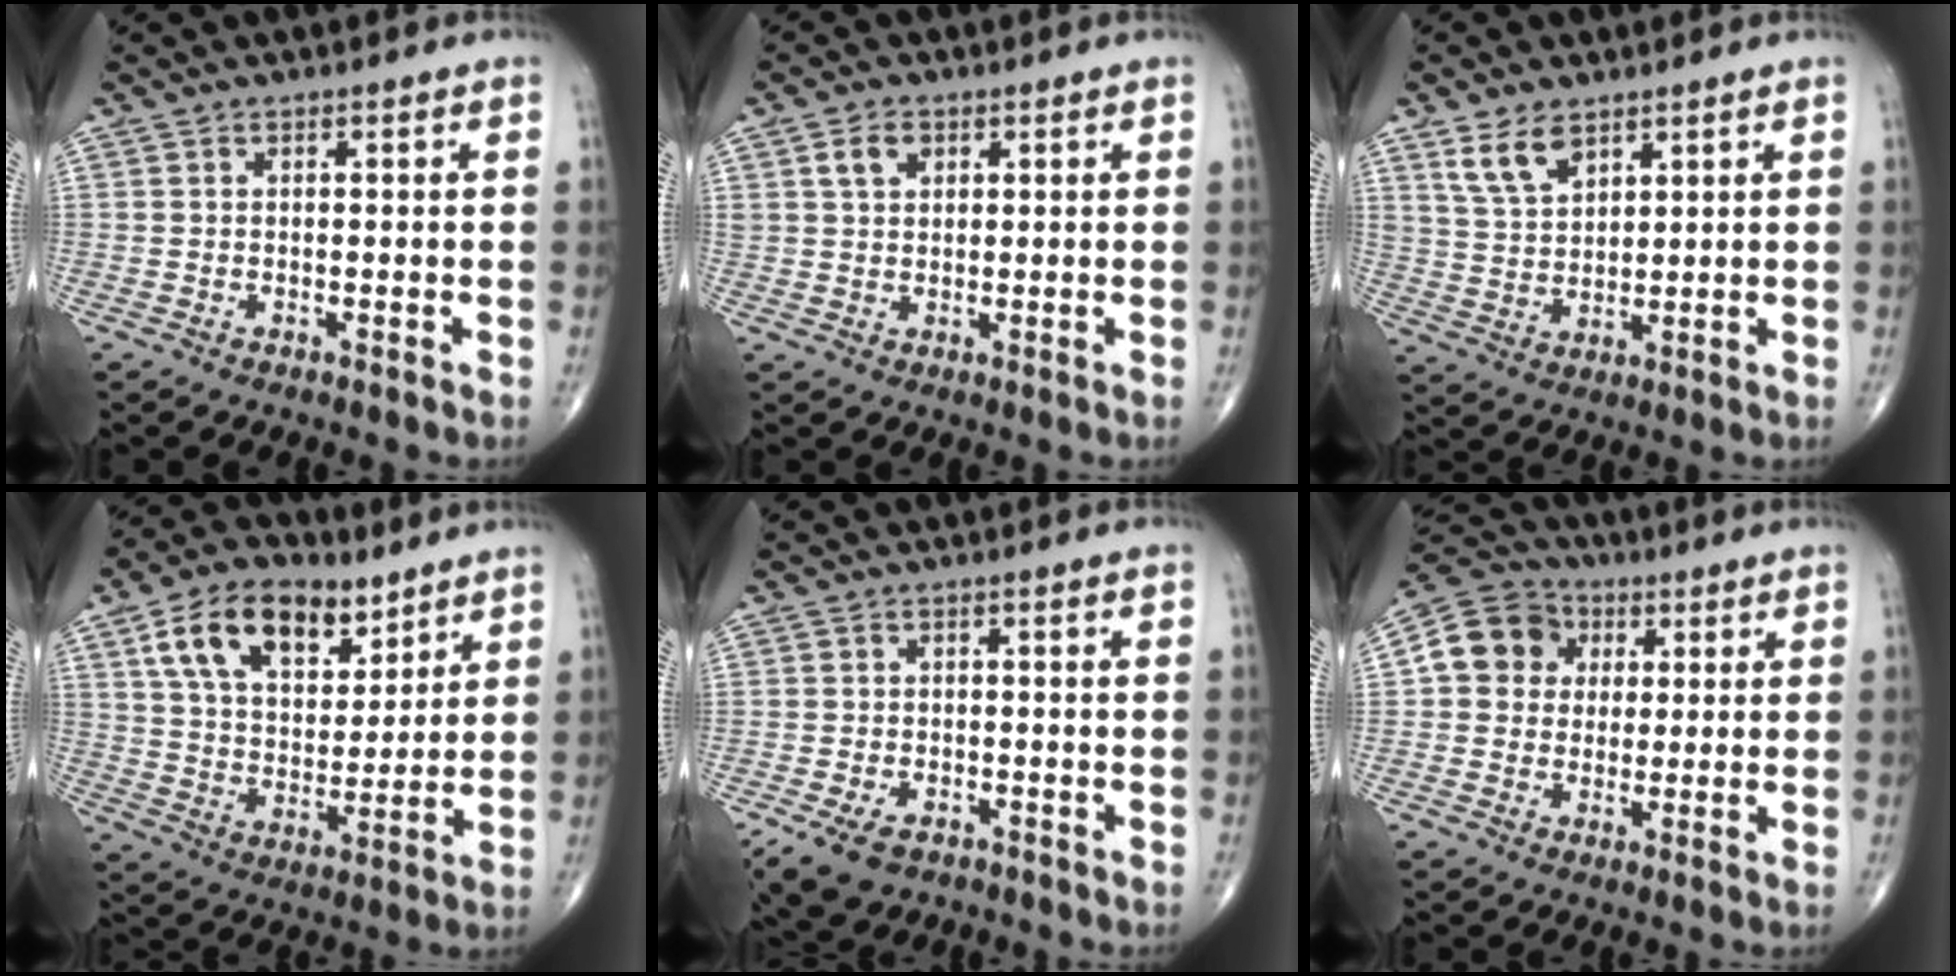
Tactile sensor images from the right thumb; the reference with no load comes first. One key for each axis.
{"total": 3.9, "fx": 1.7, "fy": 2.7, "fz": 2.2, "tx": -0.028, "ty": -0.003, "tz": 0.033}
{"total": 7.0, "fx": 4.4, "fy": 3.7, "fz": 3.9, "tx": -0.061, "ty": -0.022, "tz": 0.095}
{"total": 16.6, "fx": 8.8, "fy": 9.6, "fz": 10.4, "tx": -0.143, "ty": -0.028, "tz": 0.158}
{"total": 8.4, "fx": -4.6, "fy": 4.2, "fz": 5.6, "tx": -0.099, "ty": 0.001, "tz": -0.072}
{"total": 10.1, "fx": 1.9, "fy": 8.9, "fz": 4.3, "tx": -0.057, "ty": 0.012, "tz": 0.020}